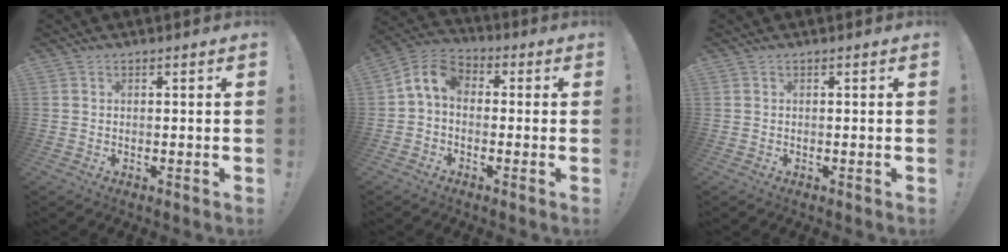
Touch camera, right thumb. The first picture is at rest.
{"total": 8.4, "force": [0.3, 5.7, 6.2], "torque": [-0.122, 0.016, 0.010]}
{"total": 0.0}